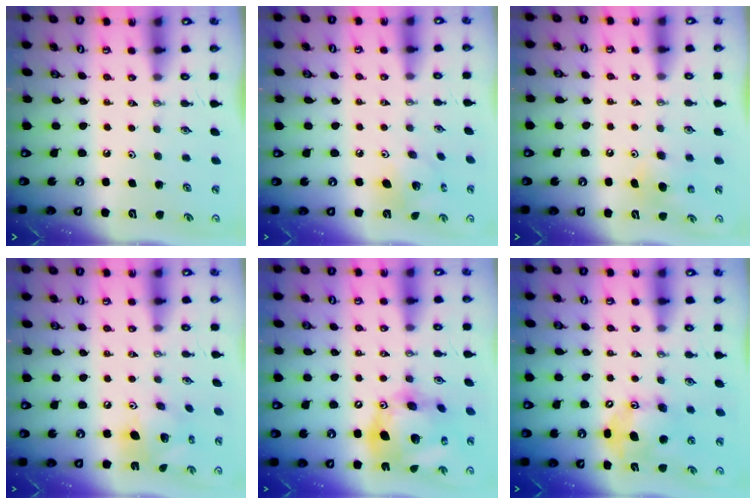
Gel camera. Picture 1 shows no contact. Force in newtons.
{"total": 9.2, "press": 9.2, "slide": 0.5}
{"total": 6.2, "press": 6.1, "slide": 1.1}
{"total": 13.5, "press": 13.4, "slide": 1.2}
{"total": 22.1, "press": 21.9, "slide": 3.3}
{"total": 11.8, "press": 11.3, "slide": 3.3}